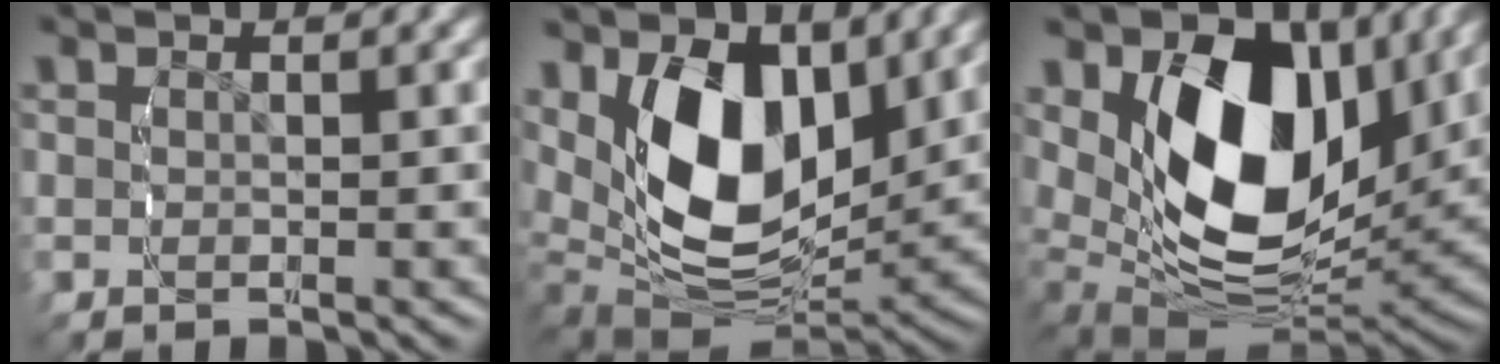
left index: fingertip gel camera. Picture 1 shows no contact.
{"total": 12.2, "force": [1.3, 8.6, 8.5], "torque": [-0.193, -0.048, 0.040]}
{"total": 16.0, "force": [2.5, 11.2, 11.2], "torque": [-0.224, -0.038, 0.045]}